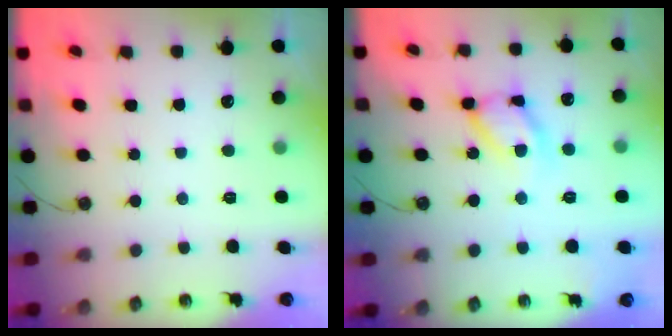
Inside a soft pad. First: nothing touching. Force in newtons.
{"total": 13.5, "press": 13.5, "slide": 1.1}